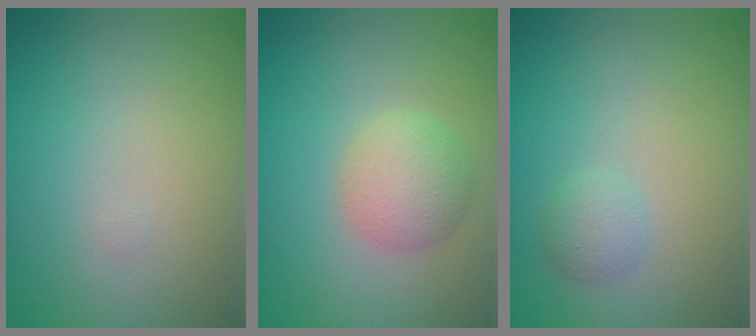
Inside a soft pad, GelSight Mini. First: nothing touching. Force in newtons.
{"total": 3.1, "press": 3.1, "slide": 0.1}
{"total": 1.4, "press": 1.4, "slide": 0.1}